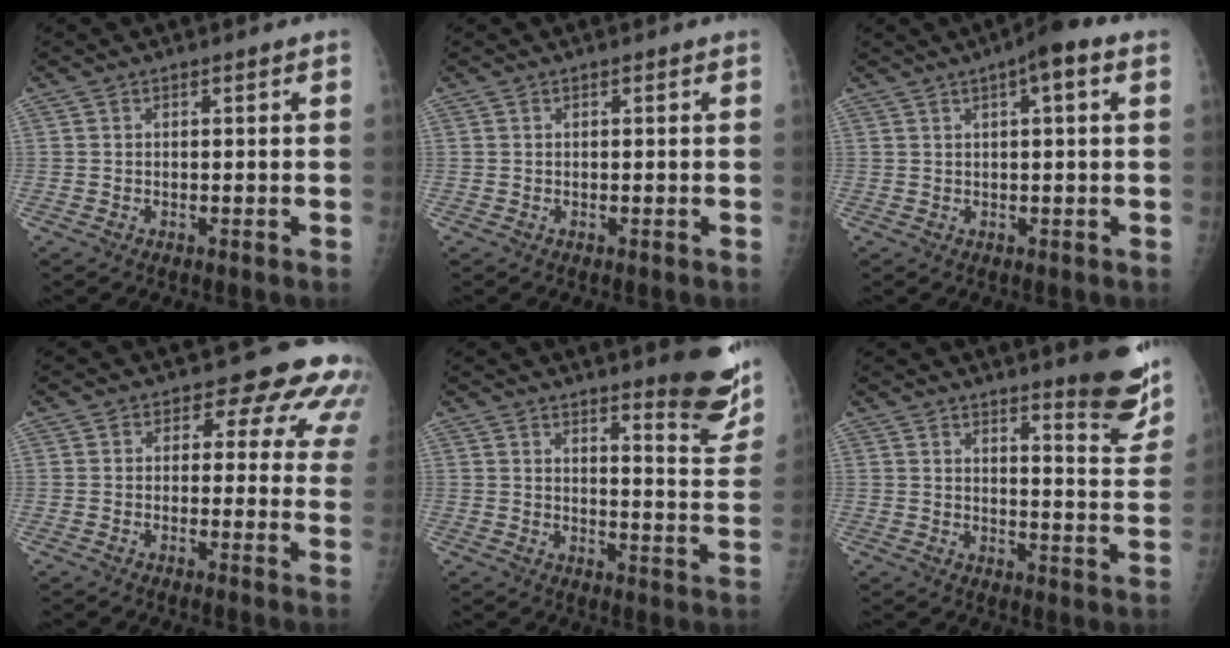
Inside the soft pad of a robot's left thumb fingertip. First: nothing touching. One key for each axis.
{"total": 0.0}
{"total": 5.6, "fx": 2.4, "fy": 1.0, "fz": 5.0, "tx": -0.077, "ty": 0.013, "tz": 0.030}
{"total": 10.4, "fx": 7.3, "fy": 5.9, "fz": 4.5, "tx": 0.005, "ty": -0.025, "tz": 0.054}
{"total": 12.2, "fx": 9.4, "fy": 2.3, "fz": 7.5, "tx": -0.062, "ty": -0.078, "tz": 0.114}
{"total": 11.0, "fx": 8.6, "fy": 1.8, "fz": 6.5, "tx": -0.054, "ty": -0.072, "tz": 0.107}